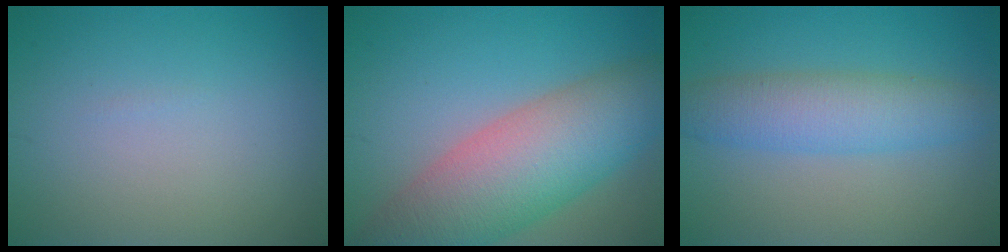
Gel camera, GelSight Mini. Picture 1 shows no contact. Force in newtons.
{"total": 10.3, "press": 10.2, "slide": 0.6}
{"total": 4.9, "press": 4.9, "slide": 0.1}